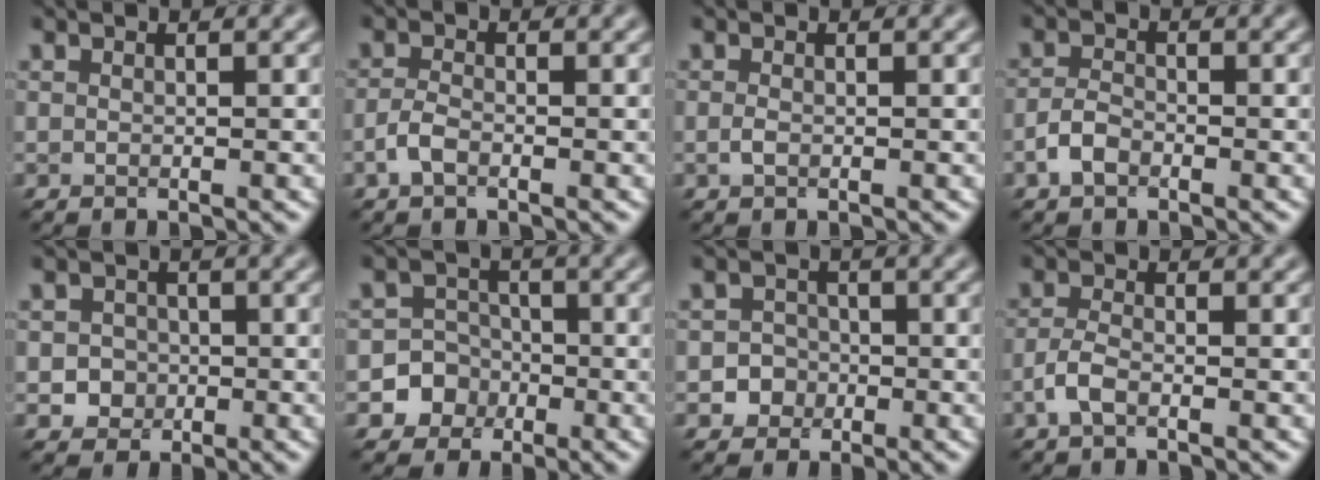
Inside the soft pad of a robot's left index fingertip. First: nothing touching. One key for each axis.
{"total": 1.6, "fx": -0.9, "fy": 0.7, "fz": 1.1, "tx": -0.025, "ty": 0.002, "tz": -0.023}
{"total": 0.7, "fx": -0.2, "fy": 0.3, "fz": 0.6, "tx": -0.015, "ty": -0.001, "tz": -0.006}
{"total": 2.0, "fx": -1.2, "fy": 1.0, "fz": 1.2, "tx": -0.023, "ty": 0.005, "tz": -0.027}
{"total": 2.1, "fx": -0.4, "fy": 2.0, "fz": 0.5, "tx": 0.008, "ty": -0.004, "tz": -0.010}
{"total": 5.0, "fx": -2.0, "fy": 4.5, "fz": 0.3, "tx": 0.027, "ty": 0.003, "tz": -0.053}
{"total": 2.5, "fx": -0.8, "fy": 2.3, "fz": 0.3, "tx": 0.023, "ty": 0.004, "tz": -0.023}
{"total": 1.9, "fx": -1.0, "fy": 0.7, "fz": 1.5, "tx": -0.033, "ty": 0.003, "tz": -0.026}